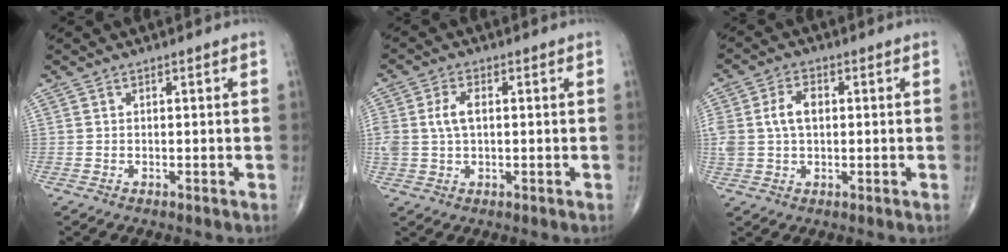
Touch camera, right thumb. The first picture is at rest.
{"total": 5.5, "force": [0.7, 3.2, 4.3], "torque": [-0.101, 0.011, 0.015]}
{"total": 6.8, "force": [0.9, 4.3, 5.2], "torque": [-0.110, 0.016, 0.019]}